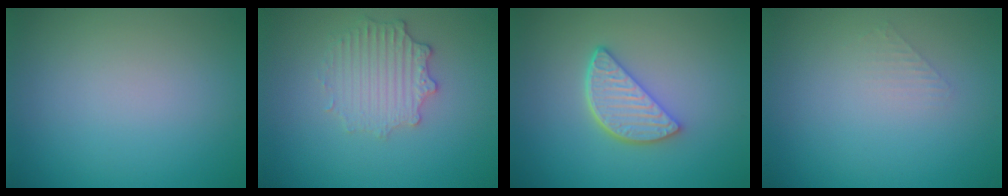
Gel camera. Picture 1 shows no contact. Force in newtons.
{"total": 2.6, "press": 2.5, "slide": 0.9}
{"total": 3.9, "press": 3.2, "slide": 2.3}
{"total": 1.0, "press": 1.0, "slide": 0.1}